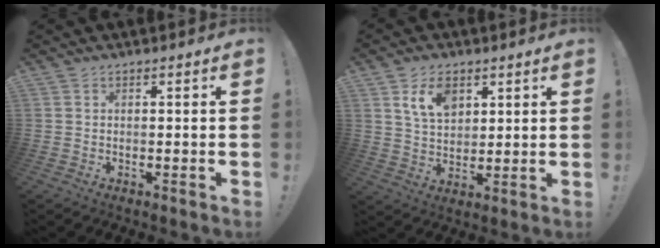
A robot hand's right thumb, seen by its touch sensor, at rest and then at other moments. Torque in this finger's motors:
{"motor_torque": [0.64, 0.58, 0.45, 0.42, 0.02]}